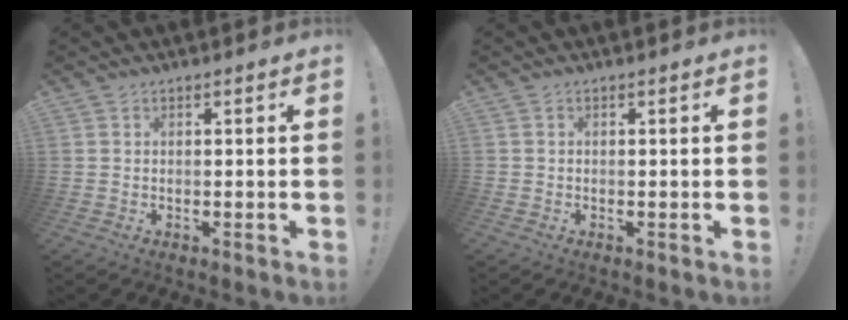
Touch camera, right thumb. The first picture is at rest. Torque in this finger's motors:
{"motor_torque": [-0.01, -0.18, 0.10, -0.14, 0.00]}